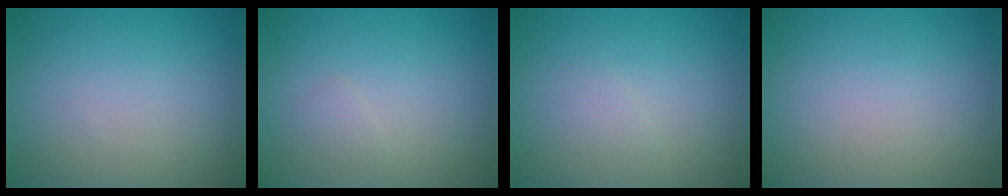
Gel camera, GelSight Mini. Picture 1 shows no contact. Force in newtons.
{"total": 0.7, "press": 0.7, "slide": 0.0}
{"total": 0.8, "press": 0.8, "slide": 0.0}
{"total": 0.0}